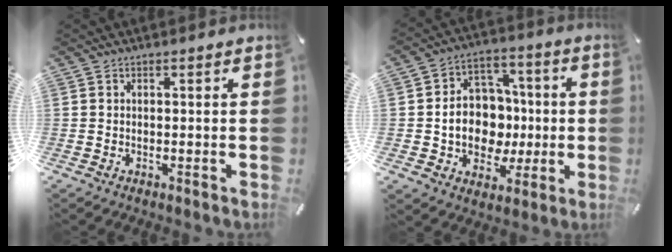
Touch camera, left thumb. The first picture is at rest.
{"total": 13.2, "force": [-0.9, 11.3, 6.8], "torque": [-0.121, 0.009, -0.006]}